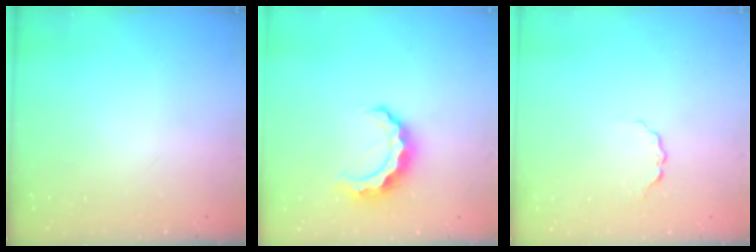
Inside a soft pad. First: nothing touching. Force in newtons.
{"total": 8.5, "press": 8.5, "slide": 0.6}
{"total": 3.4, "press": 3.3, "slide": 0.5}